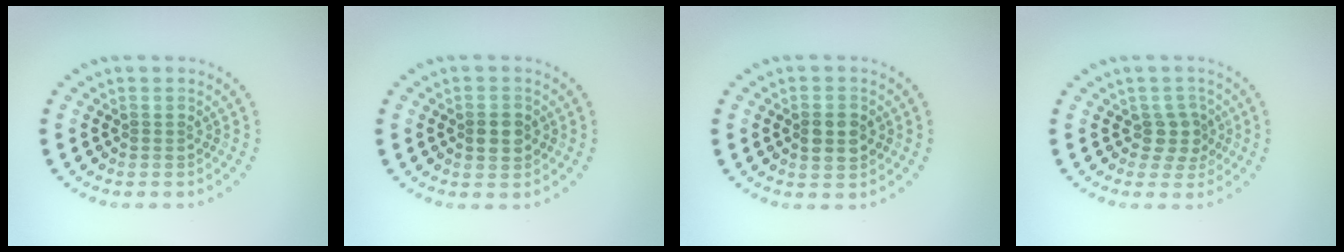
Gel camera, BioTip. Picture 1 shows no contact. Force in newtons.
{"total": 2.1, "press": 2.1, "slide": 0.0}
{"total": 2.8, "press": 2.8, "slide": 0.1}
{"total": 2.1, "press": 1.7, "slide": 1.2}